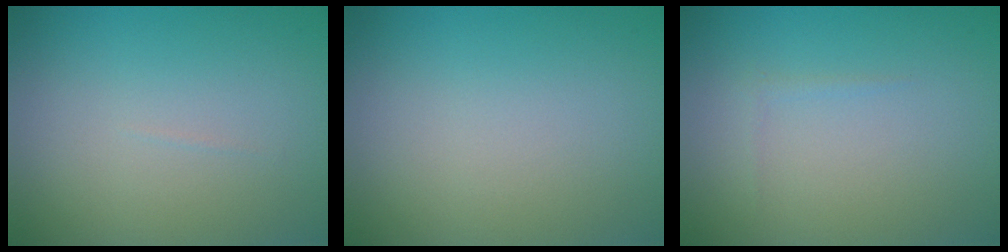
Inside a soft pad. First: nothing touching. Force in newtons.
{"total": 0.0}
{"total": 0.5, "press": 0.5, "slide": 0.1}